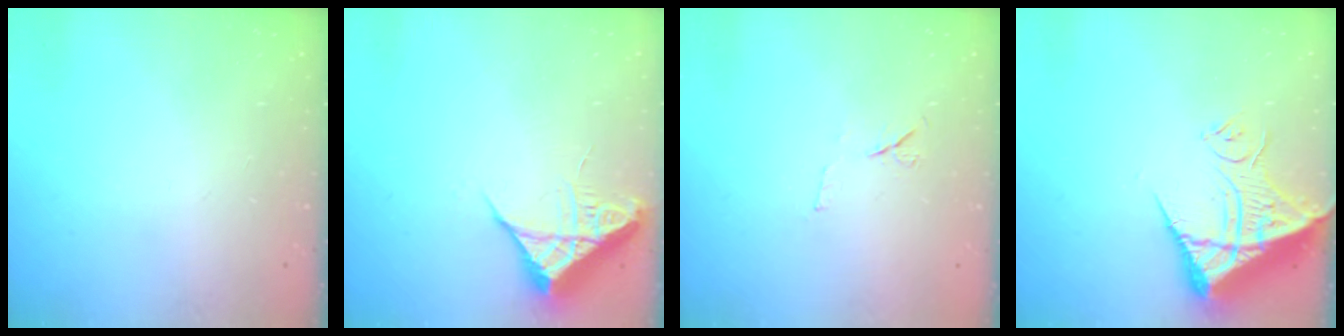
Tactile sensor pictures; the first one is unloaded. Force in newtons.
{"total": 6.7, "press": 6.7, "slide": 0.5}
{"total": 6.2, "press": 6.2, "slide": 0.9}
{"total": 13.0, "press": 12.9, "slide": 1.8}